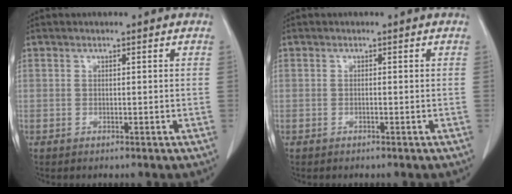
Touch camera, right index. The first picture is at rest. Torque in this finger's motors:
{"motor_torque": [0.06, -0.09, 0.03, 0.01]}